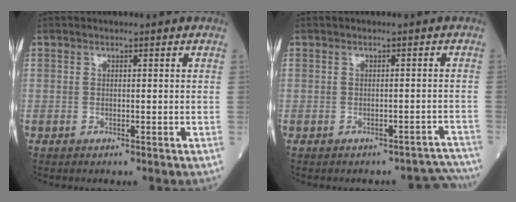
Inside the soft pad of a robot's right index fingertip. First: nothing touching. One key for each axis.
{"total": 4.7, "fx": -4.6, "fy": 1.2, "fz": -0.2, "tx": 0.022, "ty": 0.021, "tz": -0.044}